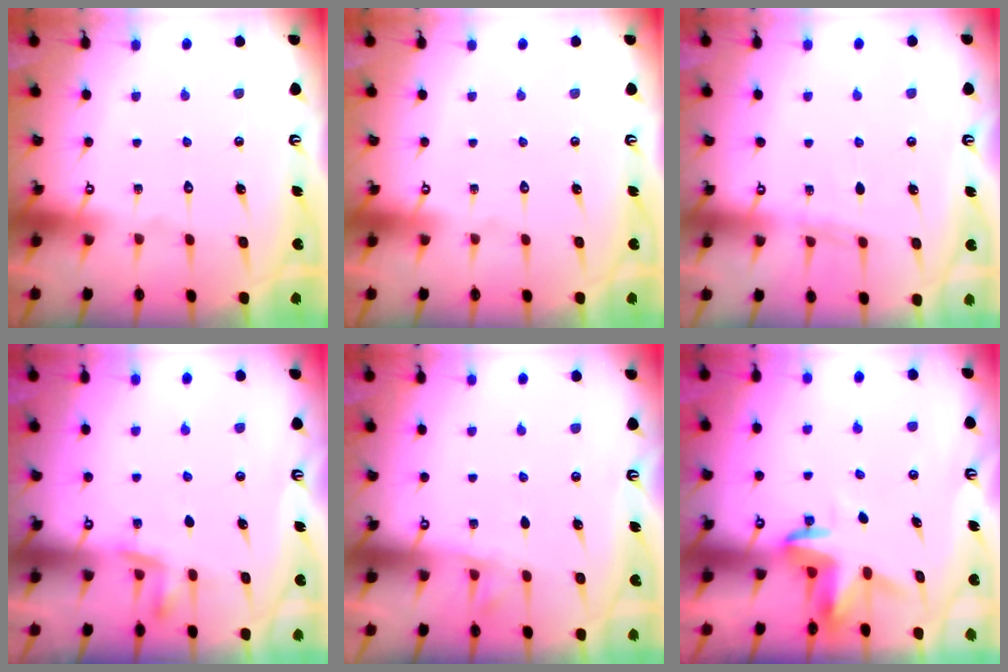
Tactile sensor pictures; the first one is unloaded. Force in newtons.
{"total": 0.0}
{"total": 4.8, "press": 4.8, "slide": 0.5}
{"total": 4.3, "press": 4.2, "slide": 0.9}
{"total": 2.9, "press": 2.9, "slide": 0.4}
{"total": 3.6, "press": 3.6, "slide": 0.2}